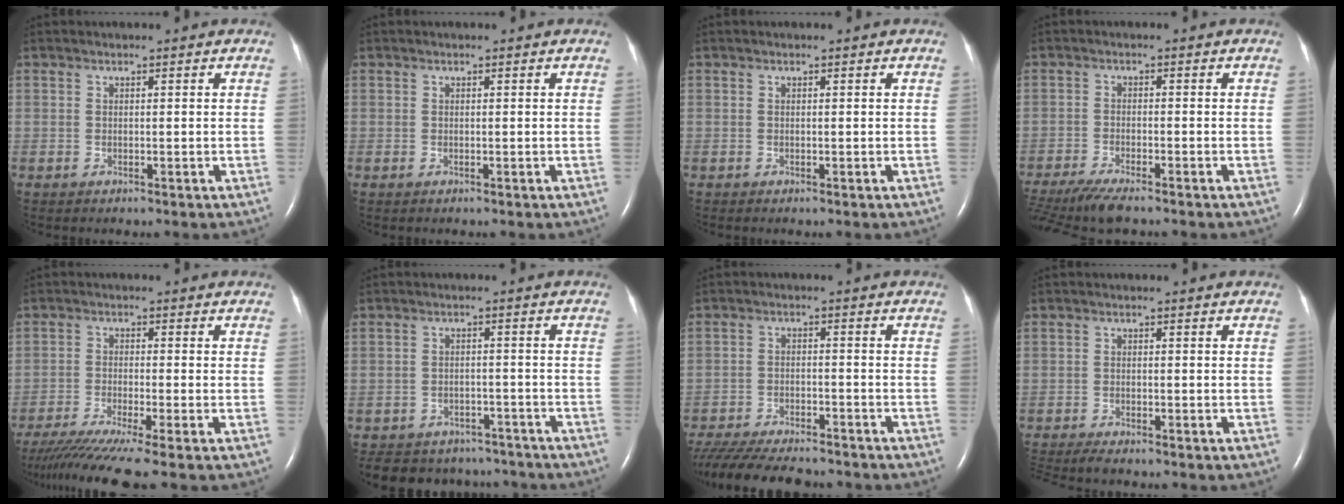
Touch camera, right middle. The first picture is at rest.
{"total": 0.0}
{"total": 0.0}
{"total": 9.2, "force": [-7.5, 1.3, 5.2], "torque": [-0.092, -0.024, -0.127]}
{"total": 9.0, "force": [-7.3, -1.6, 5.1], "torque": [-0.078, -0.031, -0.118]}
{"total": 12.2, "force": [-10.9, 4.9, 2.2], "torque": [-0.044, 0.013, -0.133]}
{"total": 16.7, "force": [-14.8, 3.3, 7.2], "torque": [-0.161, -0.032, -0.217]}
{"total": 5.3, "force": [-4.7, 0.5, 2.4], "torque": [-0.038, -0.016, -0.078]}